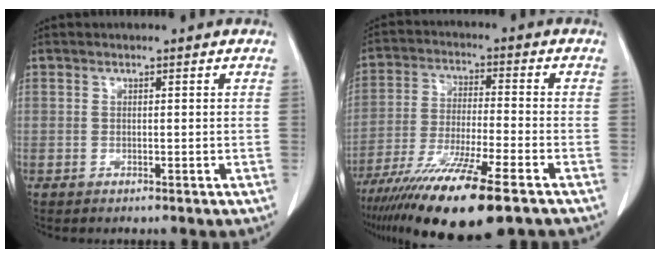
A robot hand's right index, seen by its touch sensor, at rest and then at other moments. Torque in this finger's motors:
{"motor_torque": [1.18, -0.95, 1.05, 0.21]}